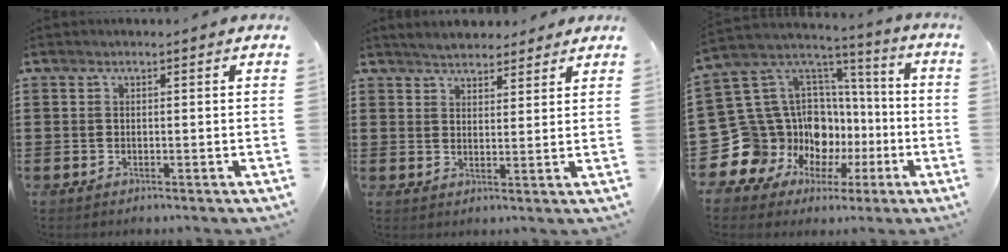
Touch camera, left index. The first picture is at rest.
{"total": 3.6, "force": [3.4, 1.0, 0.4], "torque": [-0.019, -0.001, 0.064]}
{"total": 14.7, "force": [-4.5, 13.6, 3.5], "torque": [-0.108, -0.048, -0.027]}